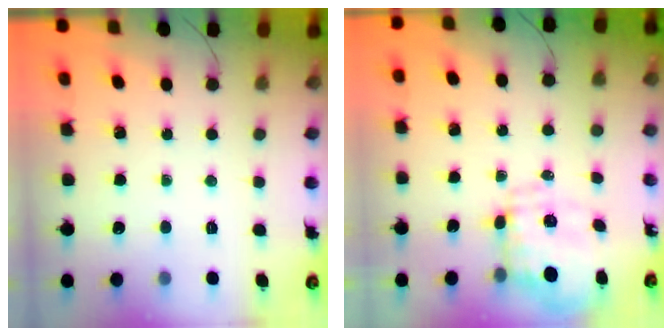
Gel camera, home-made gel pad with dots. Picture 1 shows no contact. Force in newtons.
{"total": 3.6, "press": 3.3, "slide": 1.5}